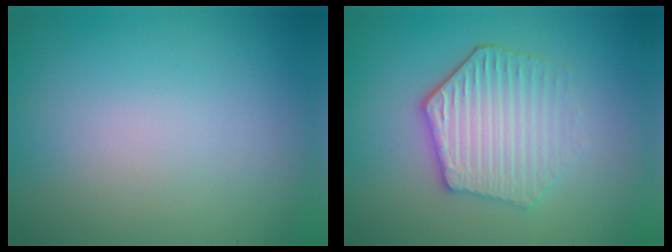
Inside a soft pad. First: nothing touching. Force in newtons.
{"total": 4.4, "press": 4.1, "slide": 1.7}